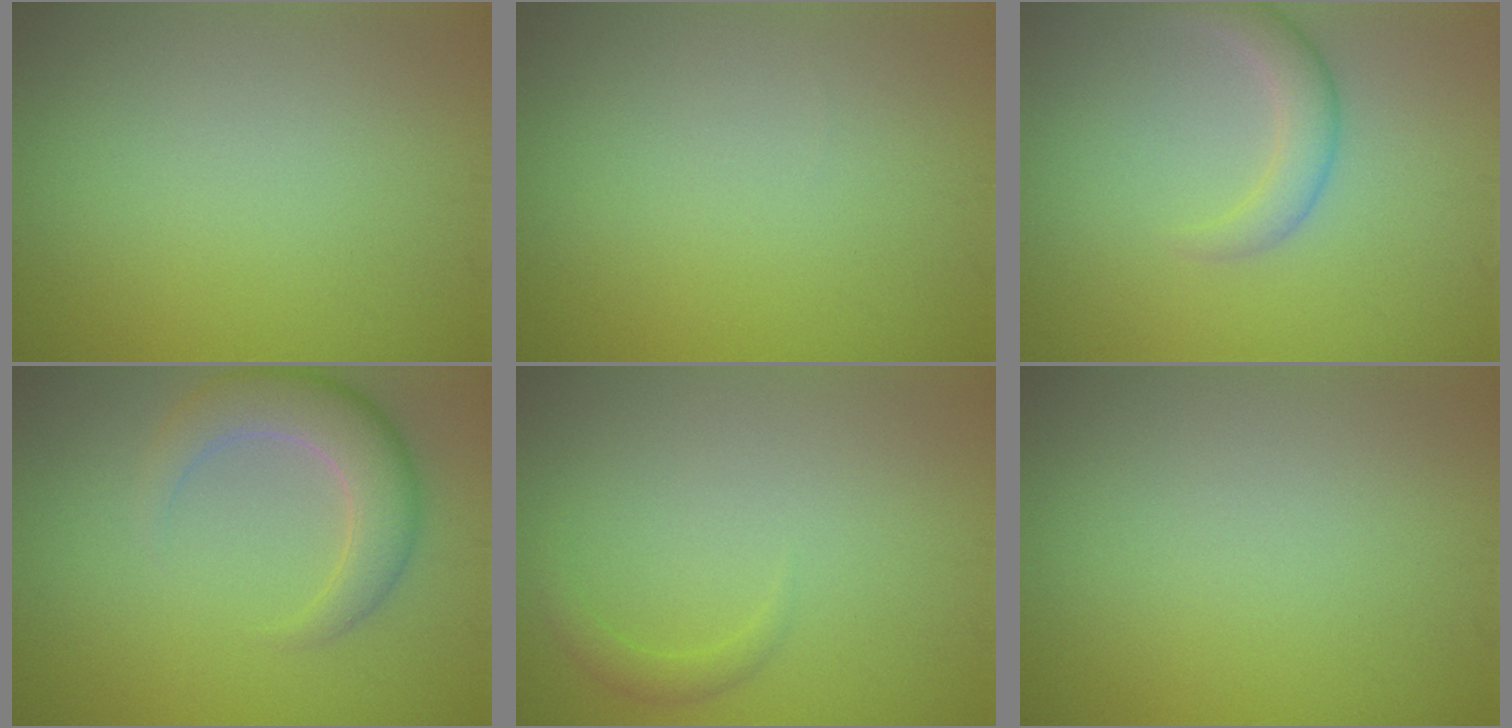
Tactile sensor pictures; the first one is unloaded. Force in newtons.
{"total": 0.0}
{"total": 2.7, "press": 2.7, "slide": 0.2}
{"total": 5.2, "press": 5.2, "slide": 0.3}
{"total": 1.3, "press": 1.3, "slide": 0.0}
{"total": 0.0}